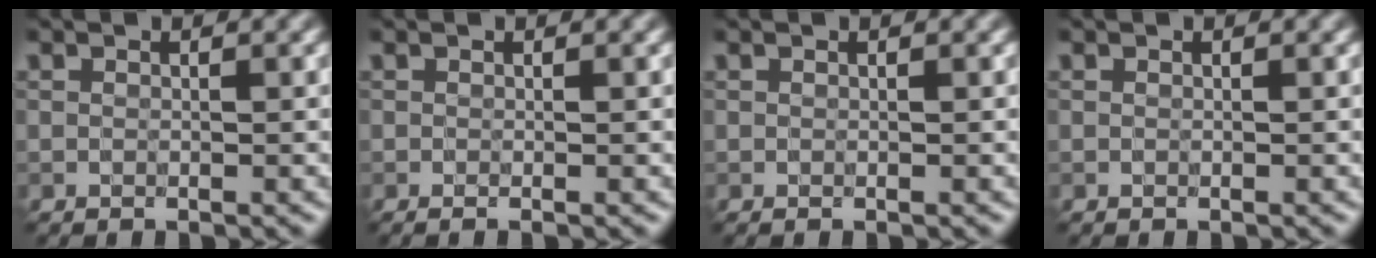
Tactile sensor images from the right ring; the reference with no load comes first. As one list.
[{"total": 1.4, "force": [-0.1, 0.5, 1.3], "torque": [-0.013, -0.003, -0.007]}, {"total": 0.0}, {"total": 0.0}]